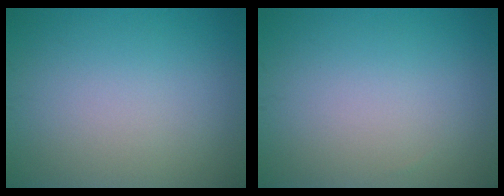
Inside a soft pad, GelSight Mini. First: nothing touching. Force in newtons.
{"total": 0.0}